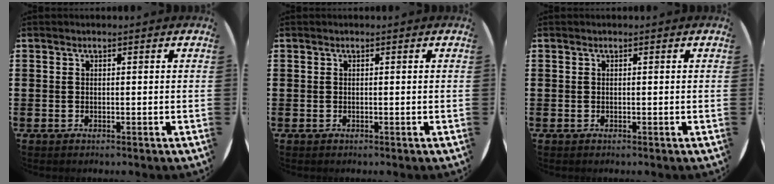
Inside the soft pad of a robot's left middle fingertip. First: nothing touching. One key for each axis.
{"total": 0.0}
{"total": 0.0}